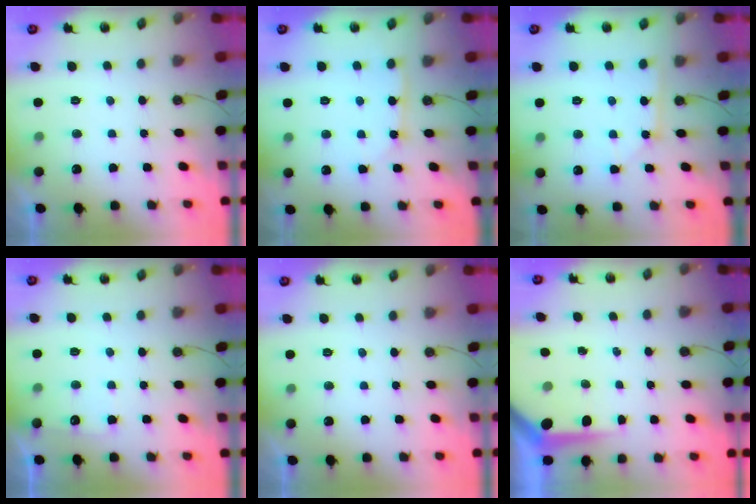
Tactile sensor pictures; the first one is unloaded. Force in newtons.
{"total": 3.8, "press": 3.8, "slide": 0.3}
{"total": 2.1, "press": 2.1, "slide": 0.3}
{"total": 4.3, "press": 4.3, "slide": 0.4}
{"total": 0.0}
{"total": 4.8, "press": 4.8, "slide": 0.4}